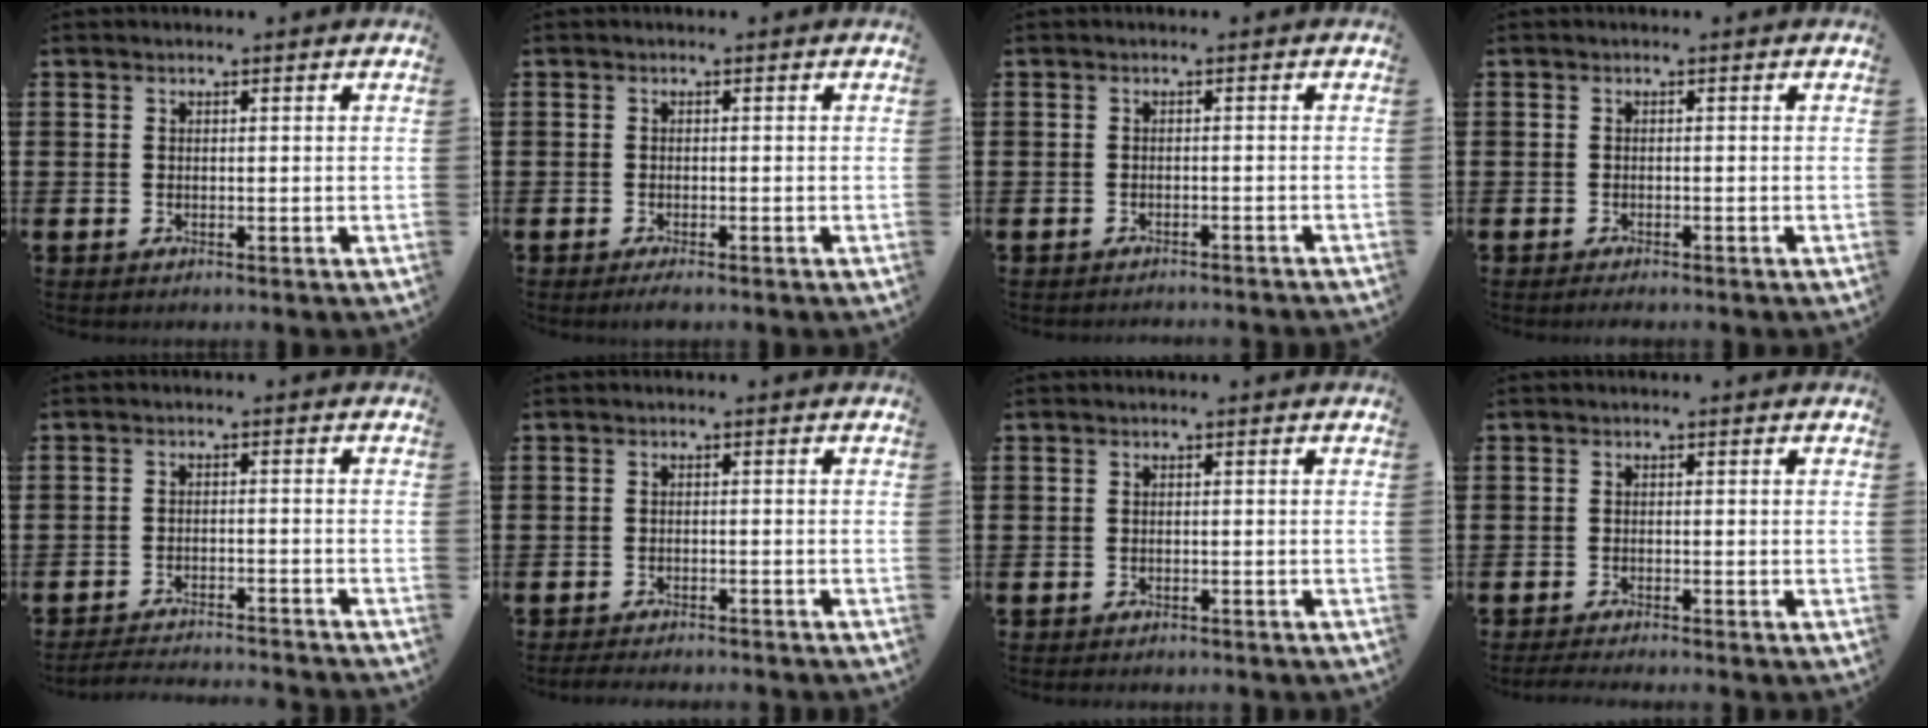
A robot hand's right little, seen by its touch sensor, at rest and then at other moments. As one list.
[{"total": 0.9, "force": [-0.6, 0.1, 0.7], "torque": [-0.006, -0.005, -0.013]}, {"total": 0.9, "force": [-0.9, -0.1, 0.0], "torque": [0.000, 0.001, -0.019]}, {"total": 0.6, "force": [-0.5, 0.1, 0.3], "torque": [-0.006, -0.002, -0.010]}, {"total": 2.8, "force": [-2.8, -0.2, 0.2], "torque": [-0.005, 0.001, -0.057]}, {"total": 1.6, "force": [-1.6, 0.0, 0.3], "torque": [-0.007, 0.003, -0.032]}, {"total": 0.7, "force": [-0.7, 0.0, 0.0], "torque": [-0.001, -0.002, -0.014]}, {"total": 1.2, "force": [-1.1, 0.0, 0.6], "torque": [-0.010, 0.001, -0.021]}]